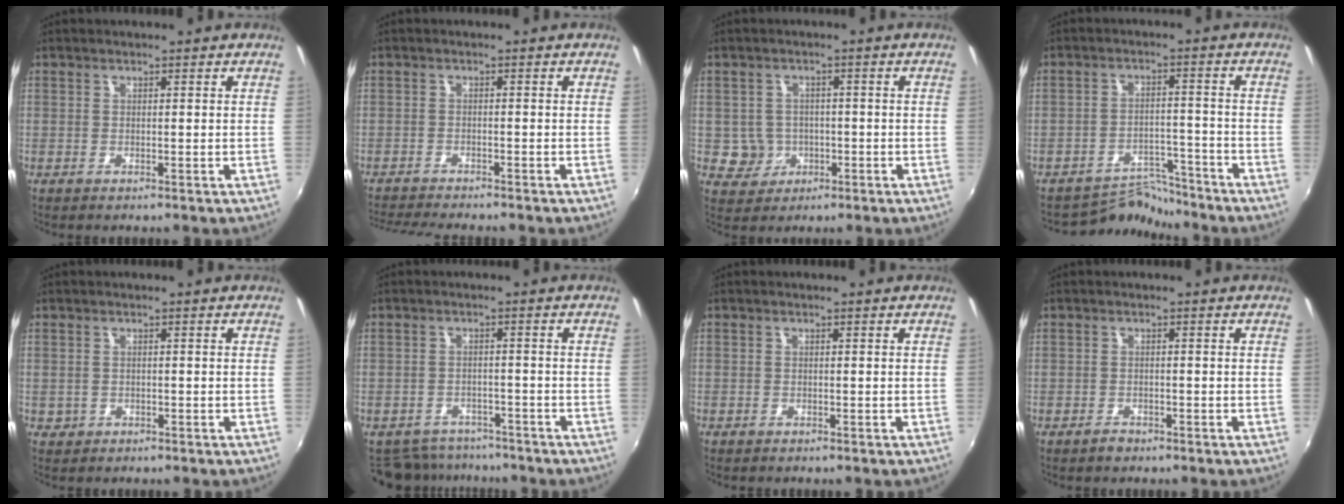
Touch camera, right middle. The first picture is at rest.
{"total": 6.5, "force": [-6.2, 0.1, 2.1], "torque": [-0.058, -0.020, -0.105]}
{"total": 4.6, "force": [-1.1, 4.4, 0.7], "torque": [-0.025, 0.010, -0.007]}
{"total": 6.7, "force": [-6.5, 1.3, -0.7], "torque": [-0.003, 0.017, -0.107]}
{"total": 1.3, "force": [-0.5, 1.2, 0.3], "torque": [-0.009, -0.003, -0.004]}
{"total": 8.6, "force": [-7.5, 3.8, 1.5], "torque": [-0.047, 0.002, -0.107]}
{"total": 0.7, "force": [-0.6, 0.3, 0.1], "torque": [-0.005, 0.002, -0.009]}
{"total": 1.4, "force": [-1.3, 0.6, 0.3], "torque": [-0.008, -0.001, -0.021]}